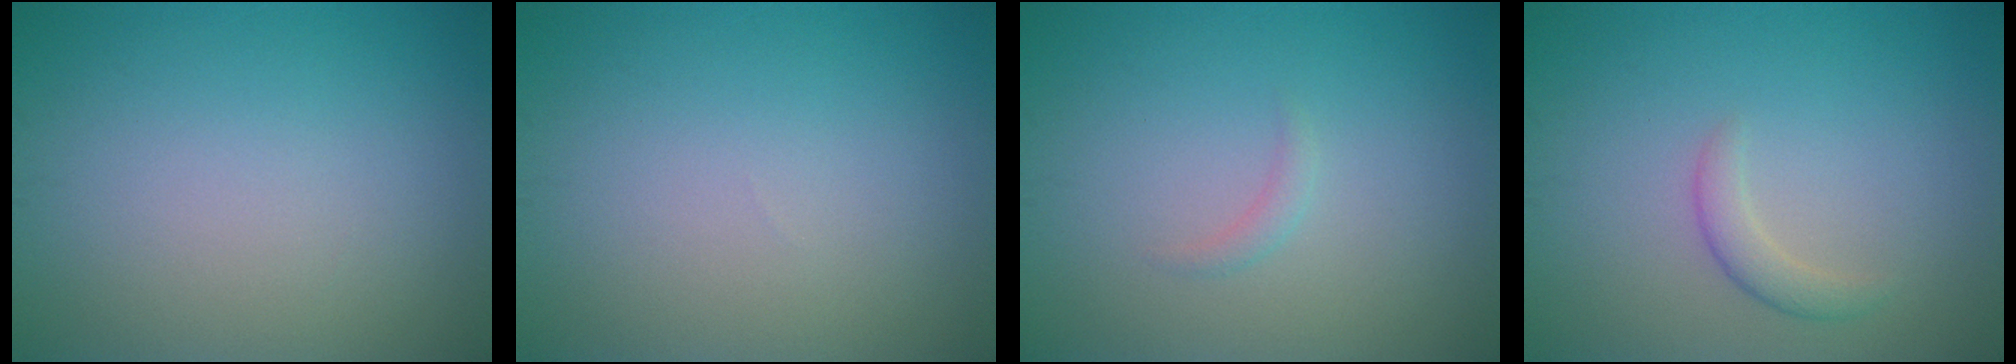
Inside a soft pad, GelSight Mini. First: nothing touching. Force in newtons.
{"total": 0.0}
{"total": 0.8, "press": 0.8, "slide": 0.1}
{"total": 1.7, "press": 1.7, "slide": 0.1}